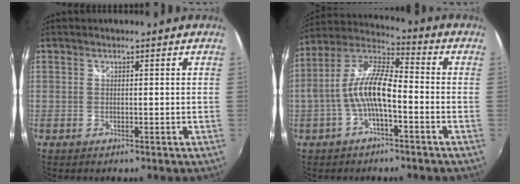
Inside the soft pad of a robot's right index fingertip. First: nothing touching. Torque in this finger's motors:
{"motor_torque": [1.26, -0.49, 0.73, 0.21]}